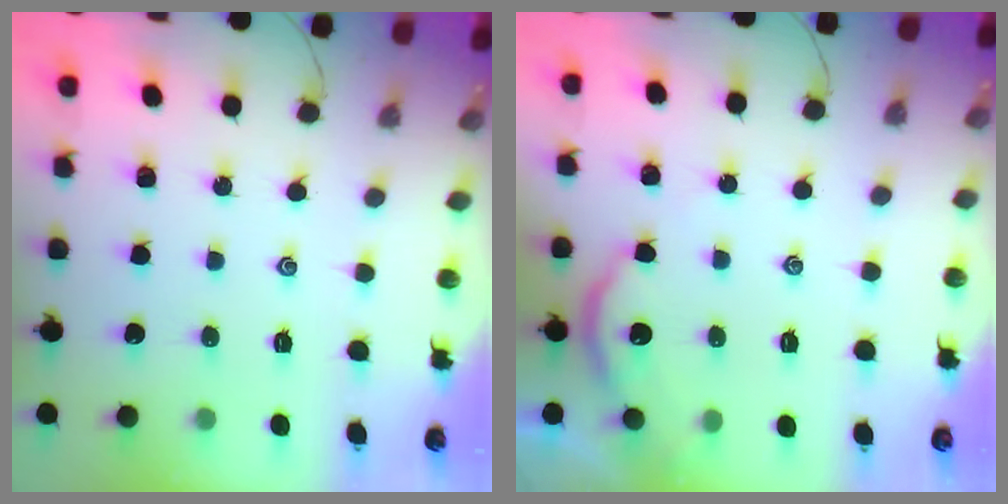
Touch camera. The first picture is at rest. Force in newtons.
{"total": 3.1, "press": 3.0, "slide": 0.3}